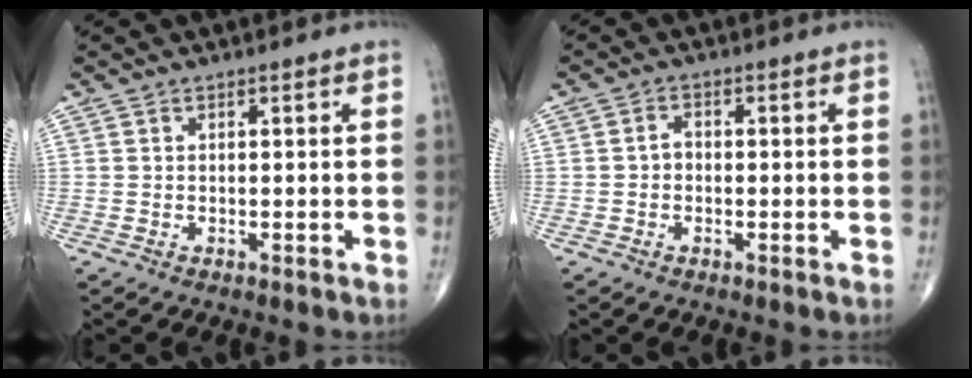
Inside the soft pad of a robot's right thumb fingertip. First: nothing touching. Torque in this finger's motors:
{"motor_torque": [-0.25, -0.02, -0.07, 0.14, 0.07]}